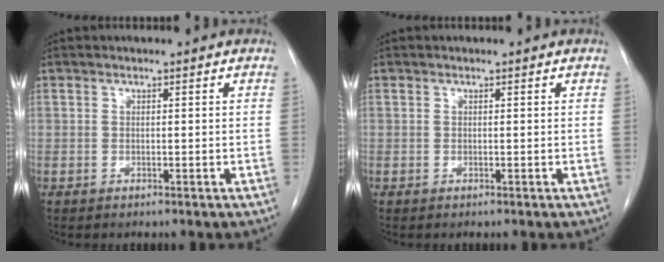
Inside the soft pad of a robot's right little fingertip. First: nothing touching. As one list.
[{"total": 0.0}]